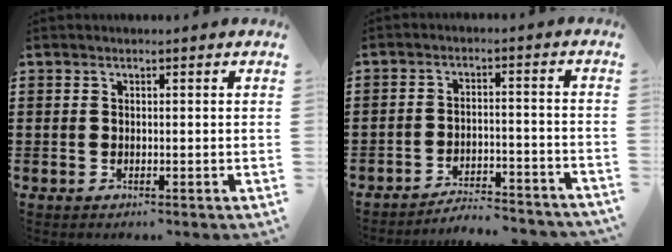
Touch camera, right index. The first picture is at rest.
{"total": 4.4, "force": [-4.3, 0.1, 0.8], "torque": [-0.019, 0.001, -0.088]}